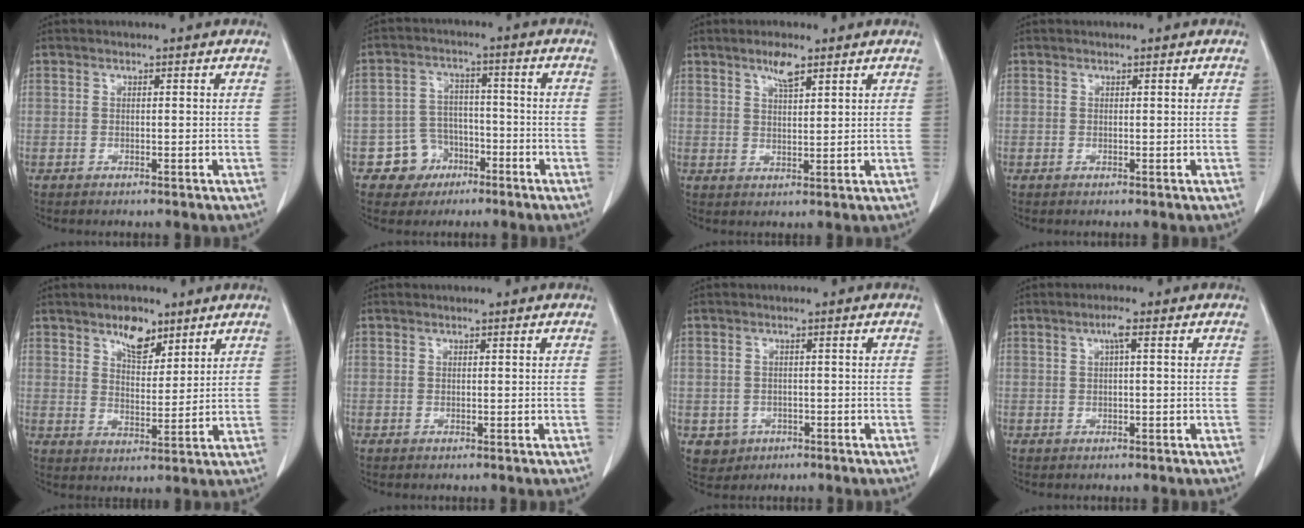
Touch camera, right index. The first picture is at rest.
{"total": 6.1, "force": [-3.2, 5.2, 0.4], "torque": [0.003, 0.016, -0.047]}
{"total": 3.5, "force": [2.4, 0.7, 2.4], "torque": [-0.045, 0.002, 0.044]}
{"total": 0.0}
{"total": 6.2, "force": [4.2, 2.9, 3.5], "torque": [-0.054, 0.000, 0.074]}
{"total": 0.0}
{"total": 3.3, "force": [-1.3, 3.0, 0.4], "torque": [-0.002, 0.008, -0.012]}
{"total": 1.8, "force": [0.6, 0.0, 1.7], "torque": [-0.033, 0.005, 0.009]}